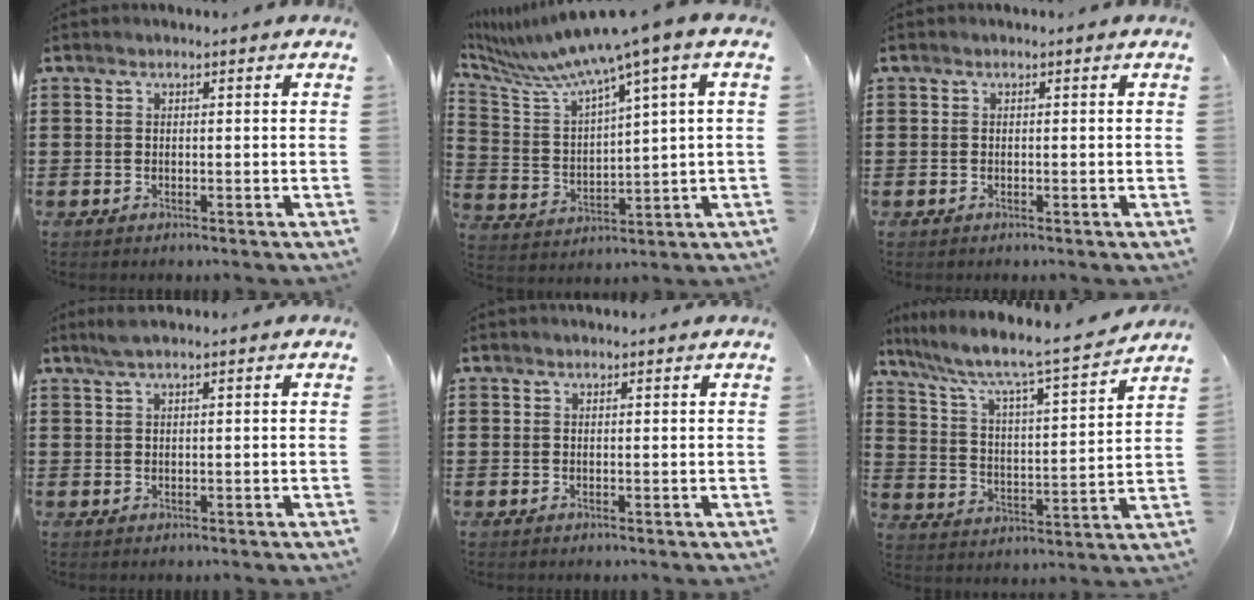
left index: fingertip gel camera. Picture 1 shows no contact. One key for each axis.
{"total": 7.8, "fx": 5.5, "fy": 0.1, "fz": 5.6, "tx": -0.140, "ty": -0.042, "tz": 0.082}
{"total": 0.0}
{"total": 2.0, "fx": 1.4, "fy": 0.1, "fz": 1.4, "tx": -0.029, "ty": 0.002, "tz": 0.025}
{"total": 0.6, "fx": 0.5, "fy": 0.0, "fz": 0.2, "tx": -0.006, "ty": 0.000, "tz": 0.011}
{"total": 6.1, "fx": 5.2, "fy": 0.3, "fz": 3.1, "tx": -0.086, "ty": -0.045, "tz": 0.076}